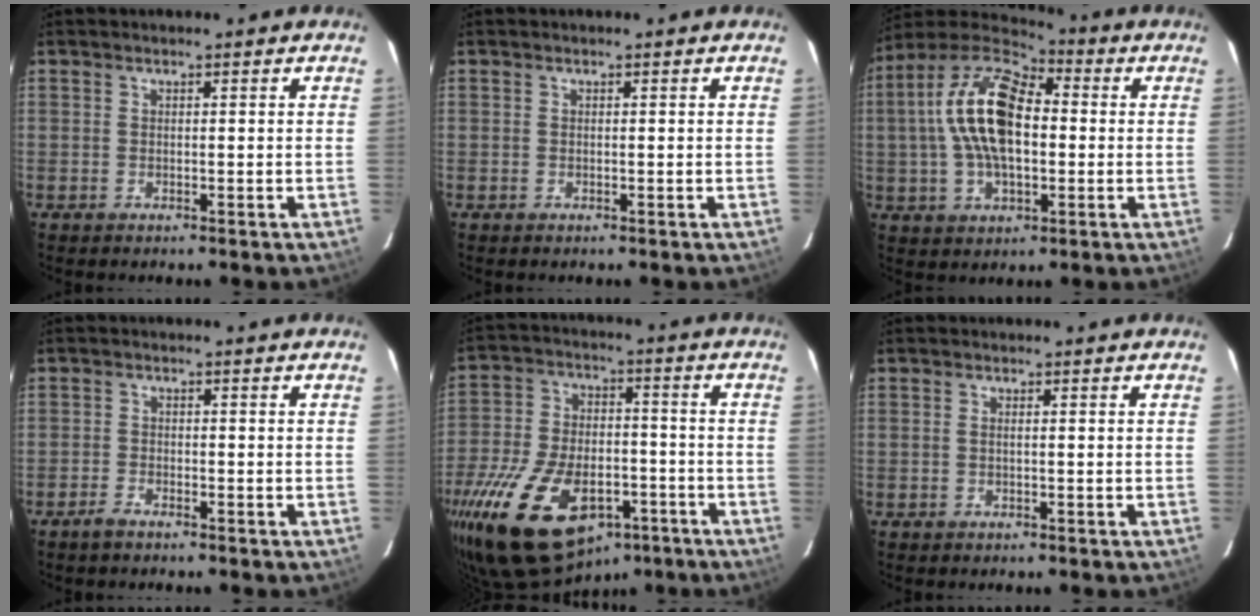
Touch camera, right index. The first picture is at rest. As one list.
[{"total": 0.0}, {"total": 17.1, "force": [0.9, 8.5, 14.8], "torque": [-0.286, 0.016, 0.006]}, {"total": 2.0, "force": [-2.0, 0.3, 0.4], "torque": [-0.020, -0.001, -0.040]}, {"total": 25.8, "force": [-14.5, 13.8, 16.2], "torque": [-0.335, -0.027, -0.224]}, {"total": 0.5, "force": [-0.1, -0.1, 0.5], "torque": [-0.010, 0.002, -0.003]}]